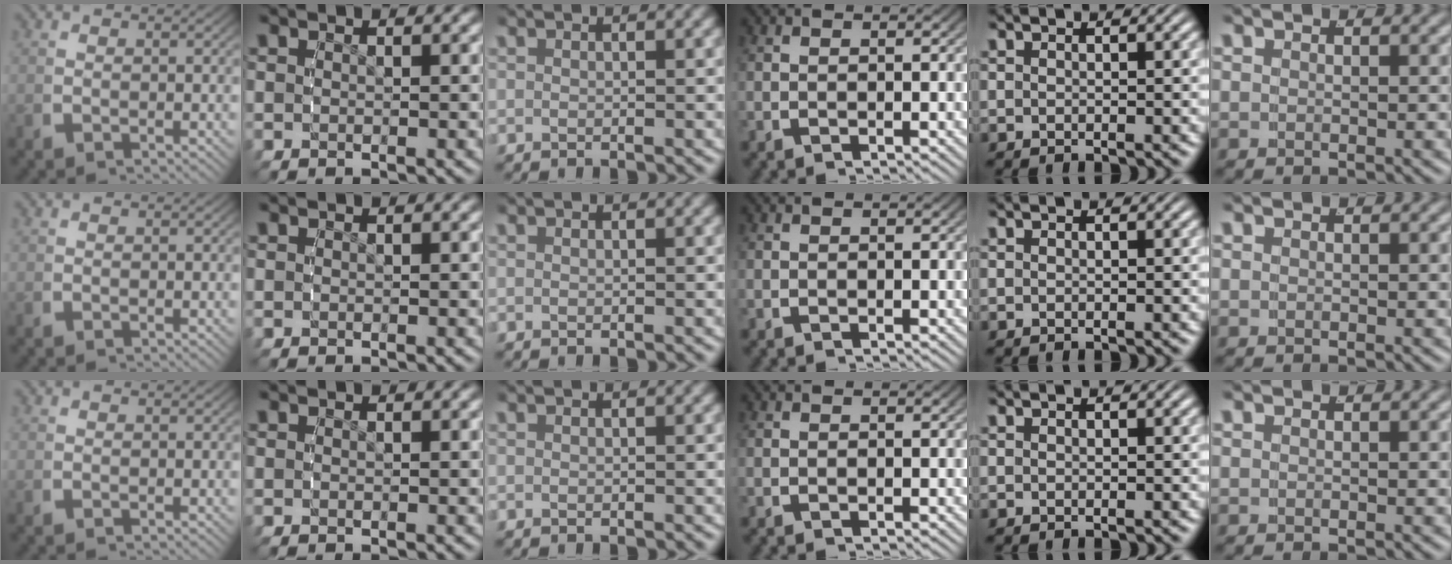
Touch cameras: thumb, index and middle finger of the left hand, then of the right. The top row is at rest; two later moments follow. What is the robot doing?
{"motion": "reach", "object": "photo album"}